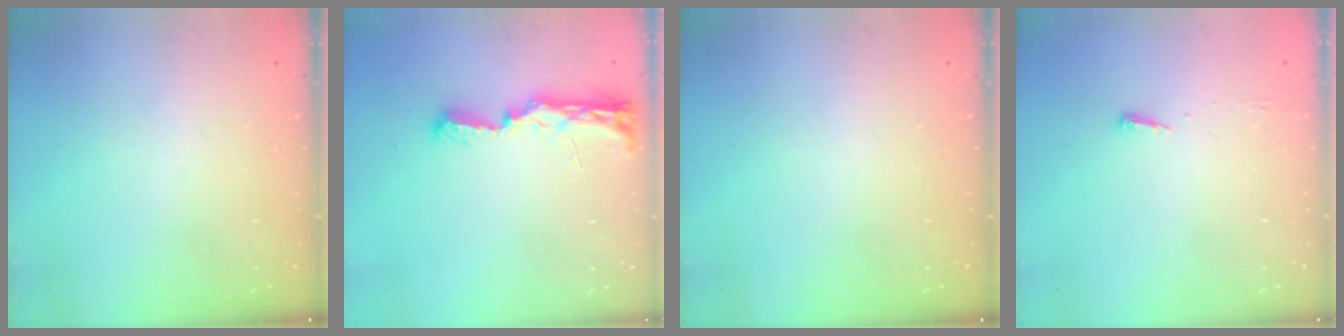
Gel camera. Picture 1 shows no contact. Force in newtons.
{"total": 8.3, "press": 8.2, "slide": 0.8}
{"total": 0.0}
{"total": 3.7, "press": 3.7, "slide": 0.5}